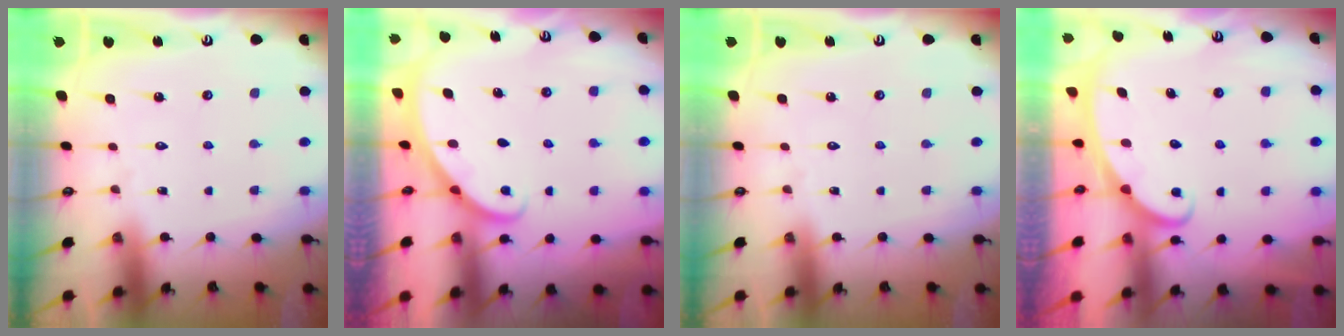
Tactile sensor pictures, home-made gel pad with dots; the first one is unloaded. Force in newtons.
{"total": 1.6, "press": 1.6, "slide": 0.1}
{"total": 0.0}
{"total": 2.5, "press": 2.5, "slide": 0.3}